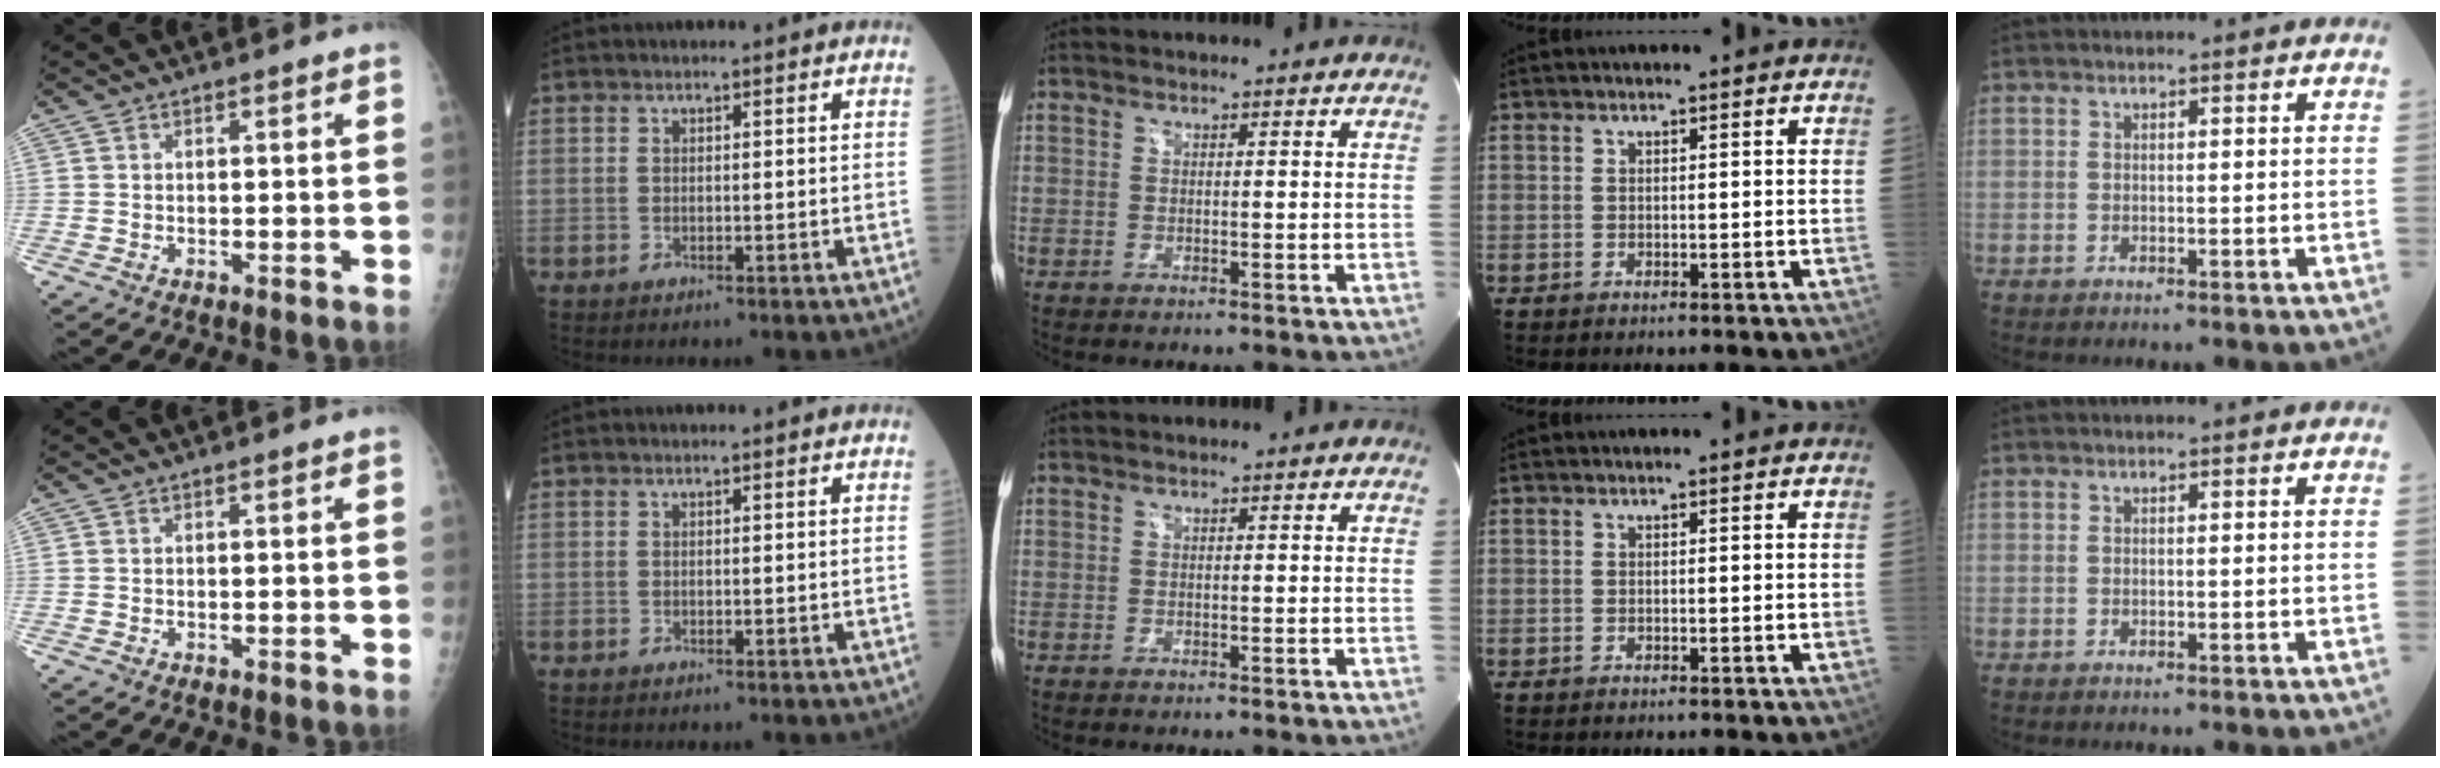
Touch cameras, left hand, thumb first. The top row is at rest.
{}